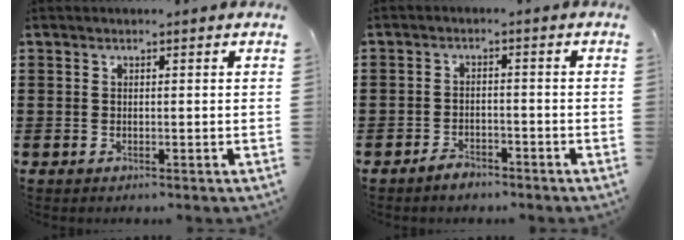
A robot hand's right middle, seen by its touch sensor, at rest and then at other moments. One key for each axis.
{"total": 2.4, "fx": -2.3, "fy": 0.8, "fz": 0.4, "tx": -0.013, "ty": 0.002, "tz": -0.044}